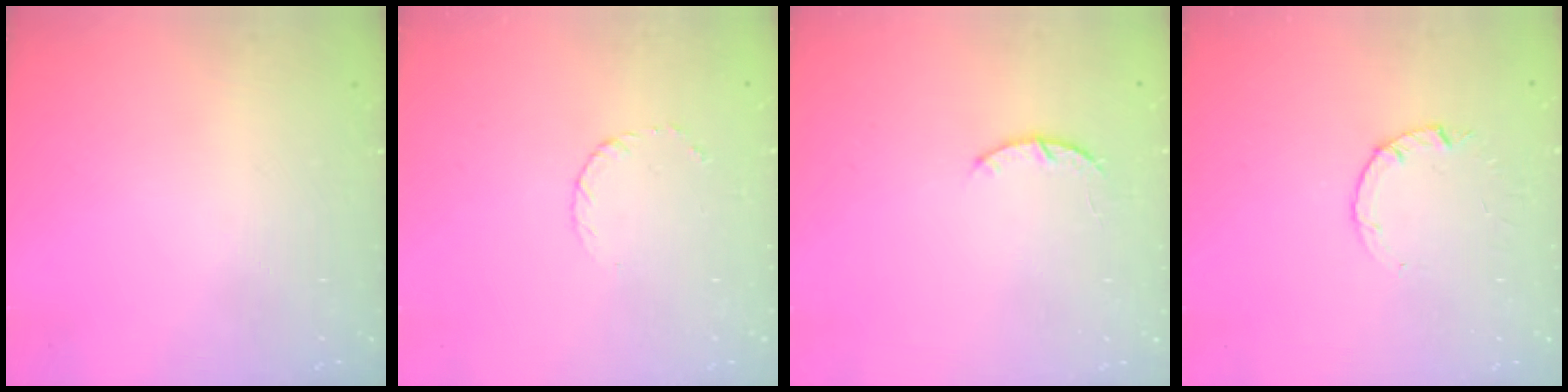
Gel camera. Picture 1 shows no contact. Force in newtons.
{"total": 3.1, "press": 3.1, "slide": 0.3}
{"total": 3.0, "press": 2.9, "slide": 0.5}
{"total": 1.0, "press": 0.9, "slide": 0.3}